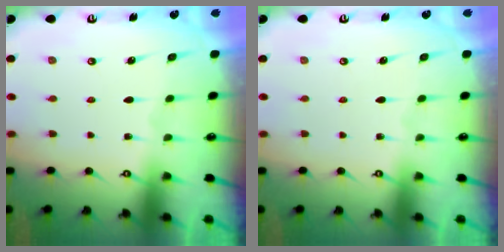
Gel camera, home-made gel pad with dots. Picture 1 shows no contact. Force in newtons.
{"total": 0.0}